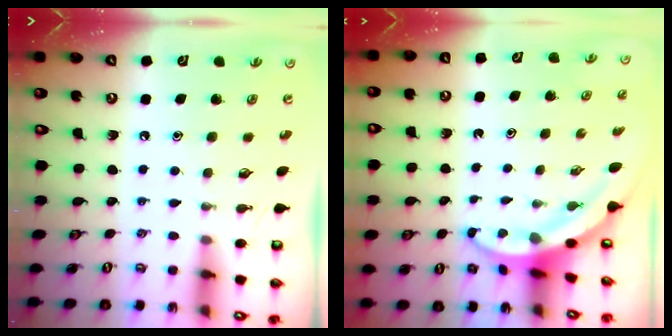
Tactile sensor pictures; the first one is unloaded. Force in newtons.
{"total": 3.9, "press": 3.9, "slide": 0.5}